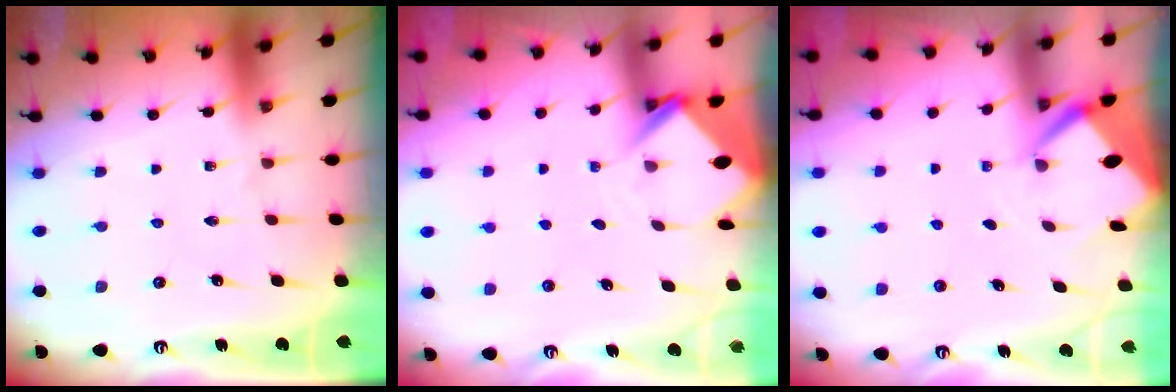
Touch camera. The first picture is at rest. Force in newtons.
{"total": 3.7, "press": 3.7, "slide": 0.2}
{"total": 3.0, "press": 3.0, "slide": 0.2}